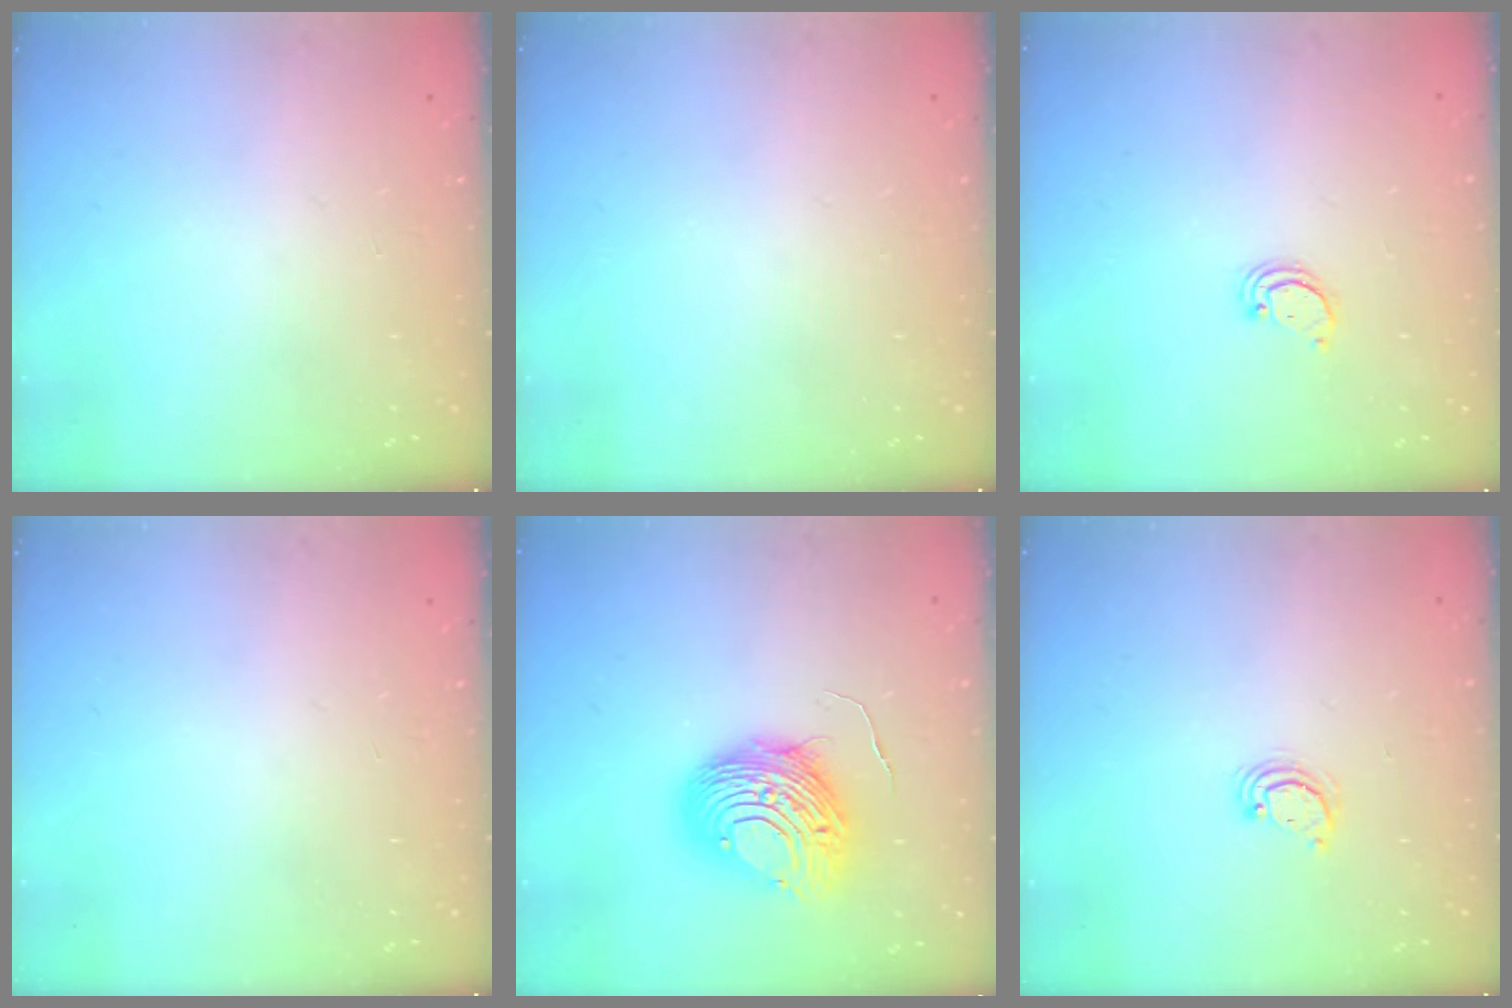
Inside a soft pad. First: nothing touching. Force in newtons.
{"total": 0.0}
{"total": 2.2, "press": 2.2, "slide": 0.2}
{"total": 0.0}
{"total": 12.1, "press": 12.1, "slide": 1.2}
{"total": 3.0, "press": 3.0, "slide": 0.2}